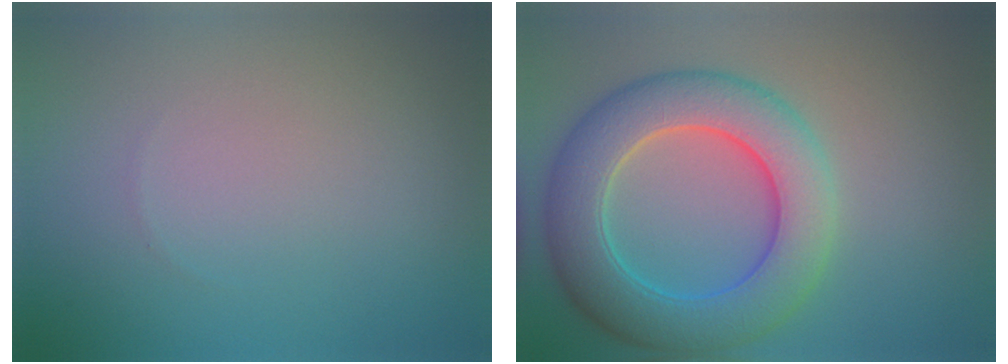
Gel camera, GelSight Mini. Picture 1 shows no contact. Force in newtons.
{"total": 8.4, "press": 8.4, "slide": 0.3}